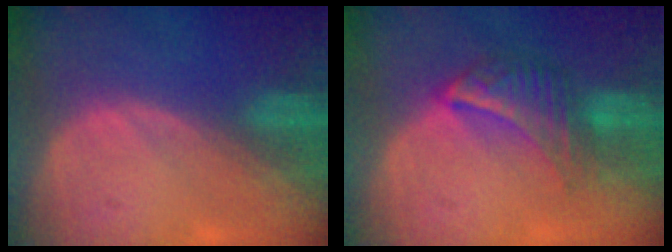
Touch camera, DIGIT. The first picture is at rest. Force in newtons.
{"total": 6.4, "press": 5.9, "slide": 2.3}